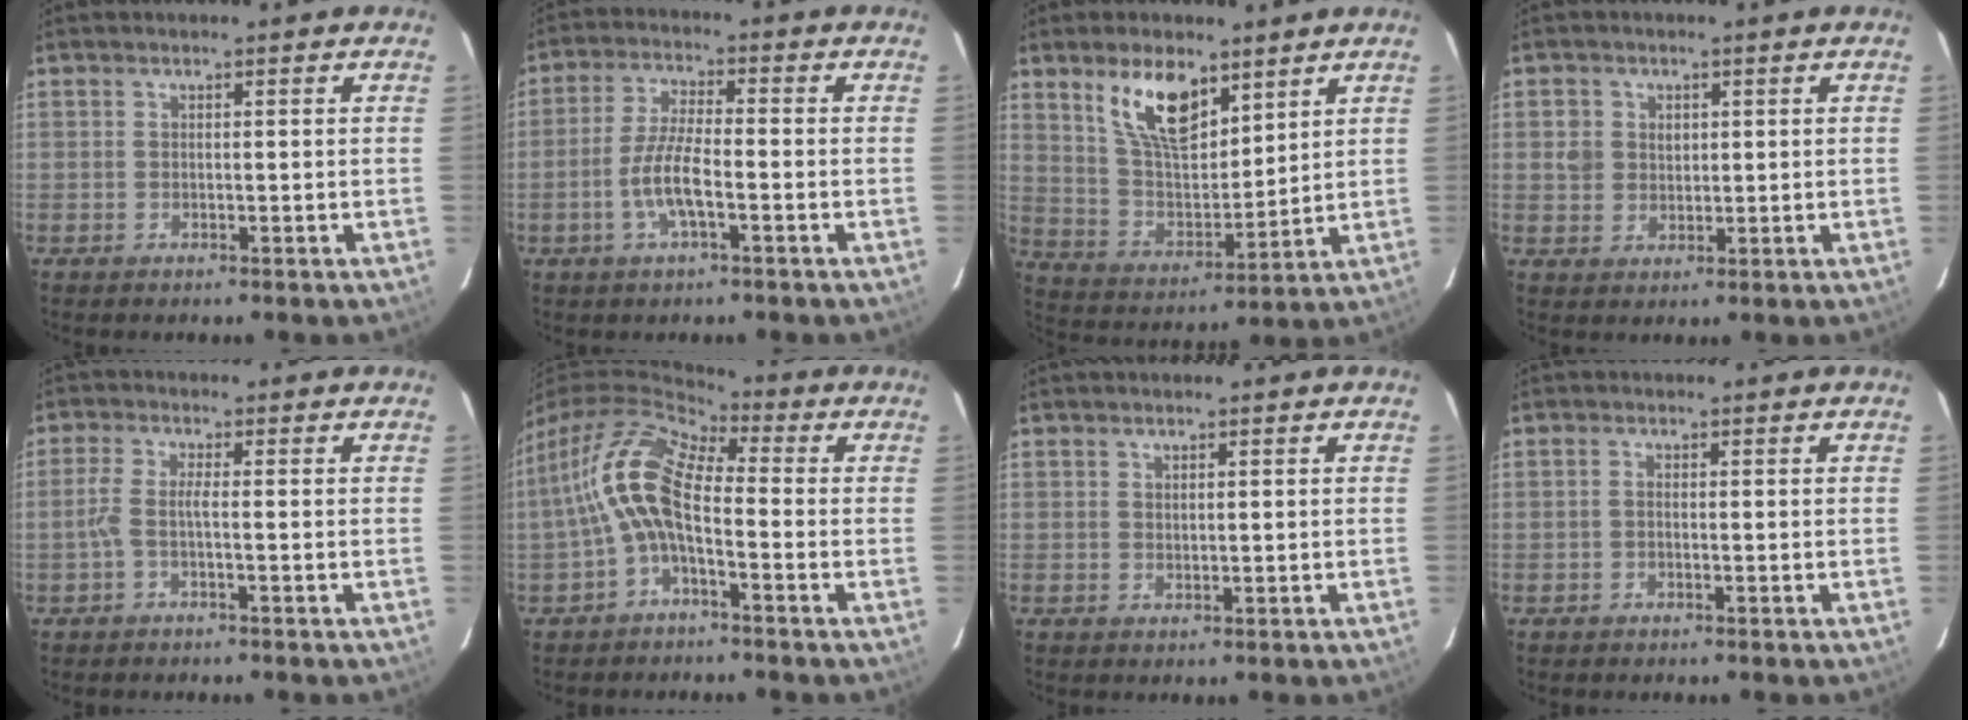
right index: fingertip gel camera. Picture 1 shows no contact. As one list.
[{"total": 7.3, "force": [-2.7, 1.6, 6.6], "torque": [-0.137, 0.001, -0.053]}, {"total": 13.2, "force": [7.9, 6.0, 8.8], "torque": [-0.159, 0.004, 0.158]}, {"total": 3.9, "force": [0.7, 3.6, 1.2], "torque": [-0.020, 0.010, 0.013]}, {"total": 2.7, "force": [-1.1, 0.2, 2.5], "torque": [-0.058, 0.003, -0.023]}, {"total": 10.7, "force": [-1.6, 4.7, 9.4], "torque": [-0.193, 0.016, -0.033]}, {"total": 0.9, "force": [0.5, 0.5, 0.5], "torque": [-0.008, 0.002, 0.010]}, {"total": 0.7, "force": [-0.2, 0.4, 0.5], "torque": [-0.011, 0.003, -0.006]}]